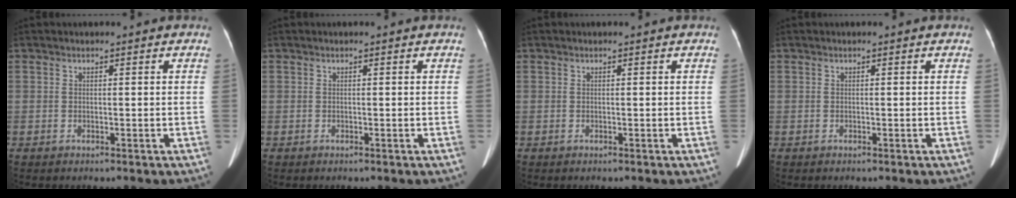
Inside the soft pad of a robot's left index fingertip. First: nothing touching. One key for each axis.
{"total": 0.0}
{"total": 0.0}
{"total": 0.0}